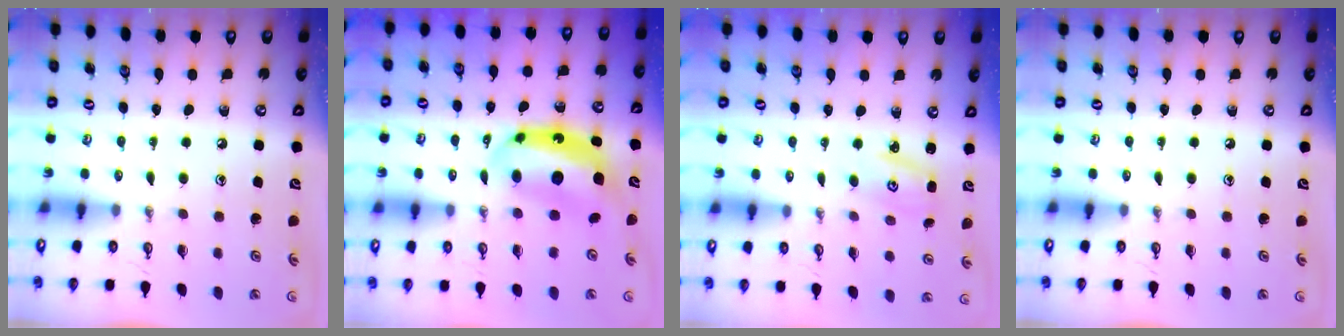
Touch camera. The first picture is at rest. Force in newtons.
{"total": 8.4, "press": 8.4, "slide": 1.0}
{"total": 1.8, "press": 1.8, "slide": 0.1}
{"total": 0.0}